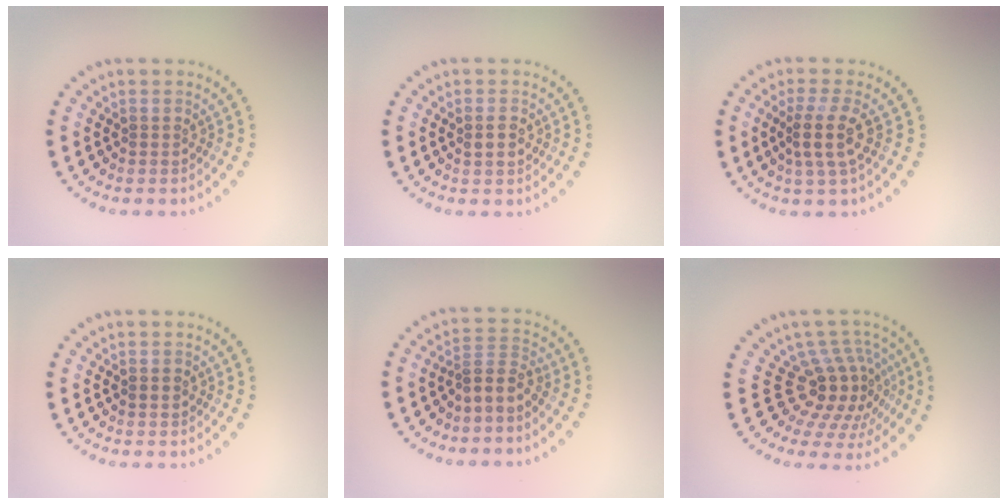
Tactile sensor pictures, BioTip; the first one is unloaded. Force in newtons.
{"total": 1.5, "press": 1.4, "slide": 0.2}
{"total": 2.9, "press": 2.3, "slide": 1.8}
{"total": 1.1, "press": 1.1, "slide": 0.1}
{"total": 2.4, "press": 1.7, "slide": 1.7}
{"total": 4.9, "press": 3.5, "slide": 3.4}